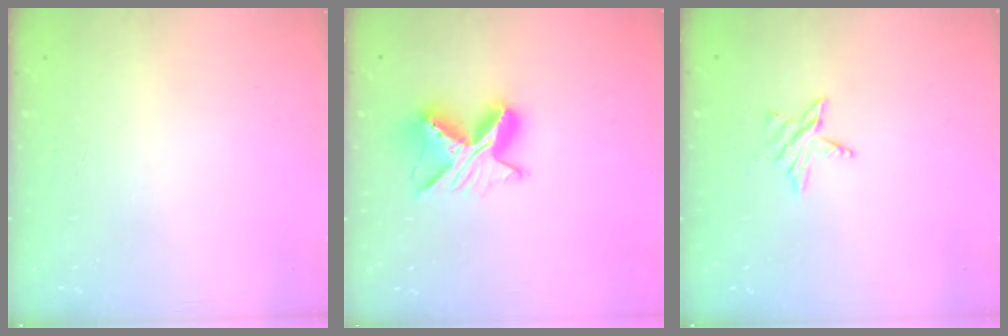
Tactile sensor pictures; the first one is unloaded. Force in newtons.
{"total": 10.0, "press": 10.0, "slide": 0.4}
{"total": 5.0, "press": 4.9, "slide": 0.6}